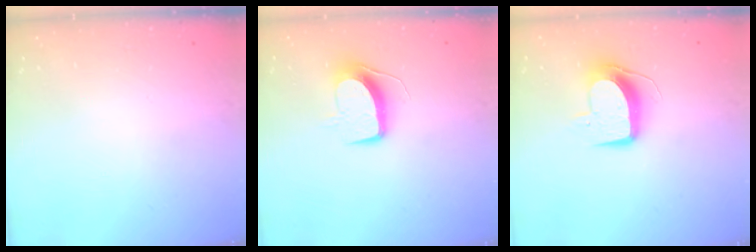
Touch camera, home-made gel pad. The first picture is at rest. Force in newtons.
{"total": 10.4, "press": 10.4, "slide": 0.4}
{"total": 10.0, "press": 10.0, "slide": 0.5}